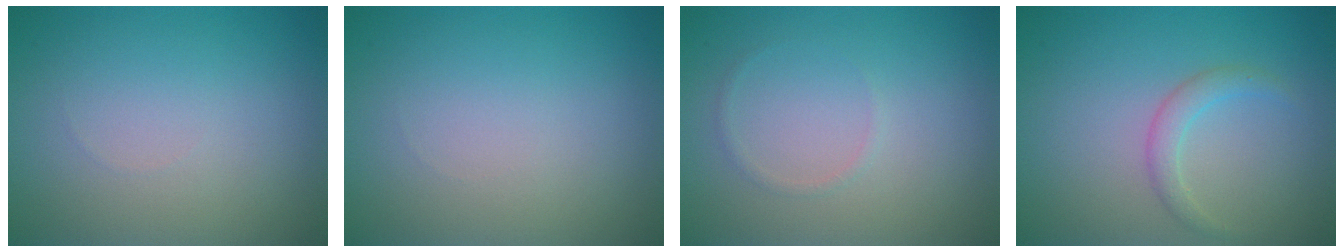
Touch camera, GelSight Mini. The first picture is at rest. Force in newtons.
{"total": 0.0}
{"total": 0.7, "press": 0.7, "slide": 0.0}
{"total": 1.6, "press": 1.6, "slide": 0.1}